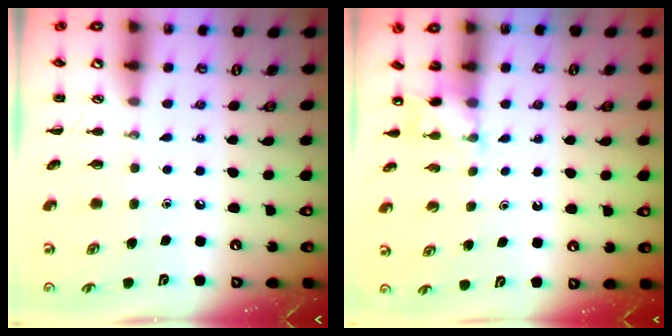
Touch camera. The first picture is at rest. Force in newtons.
{"total": 3.6, "press": 3.5, "slide": 0.9}